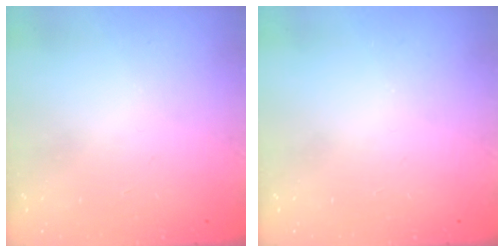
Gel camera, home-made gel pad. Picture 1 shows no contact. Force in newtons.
{"total": 0.0}